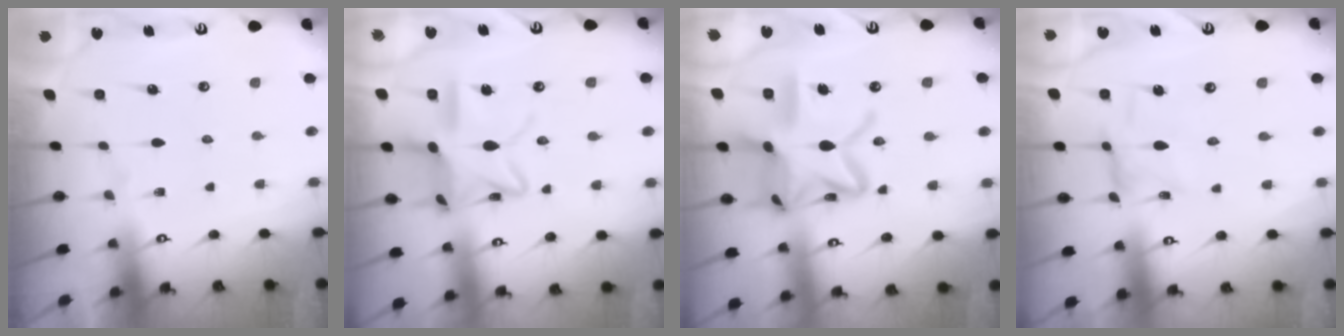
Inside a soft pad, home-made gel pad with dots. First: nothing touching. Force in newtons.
{"total": 15.5, "press": 15.4, "slide": 1.4}
{"total": 20.8, "press": 20.8, "slide": 1.7}
{"total": 1.7, "press": 1.6, "slide": 0.2}